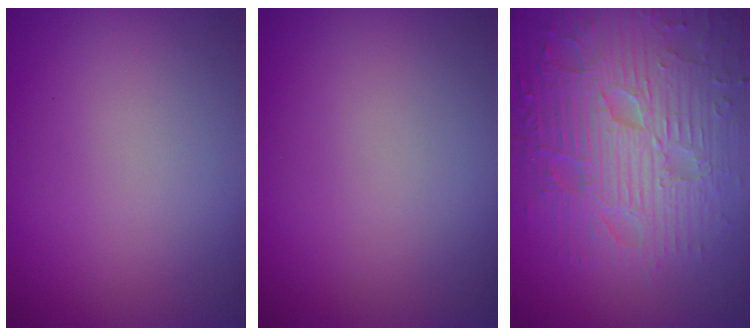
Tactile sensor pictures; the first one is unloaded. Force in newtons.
{"total": 0.0}
{"total": 9.4, "press": 6.9, "slide": 6.5}